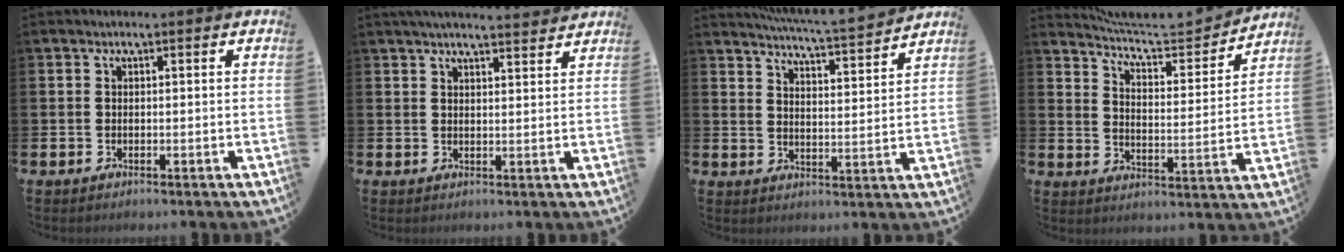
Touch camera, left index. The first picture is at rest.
{"total": 3.3, "force": [3.2, -0.1, 0.7], "torque": [-0.020, -0.013, 0.059]}
{"total": 6.0, "force": [5.8, -0.5, 1.2], "torque": [-0.041, -0.042, 0.101]}
{"total": 6.5, "force": [6.3, 0.8, 1.7], "torque": [-0.058, -0.049, 0.105]}